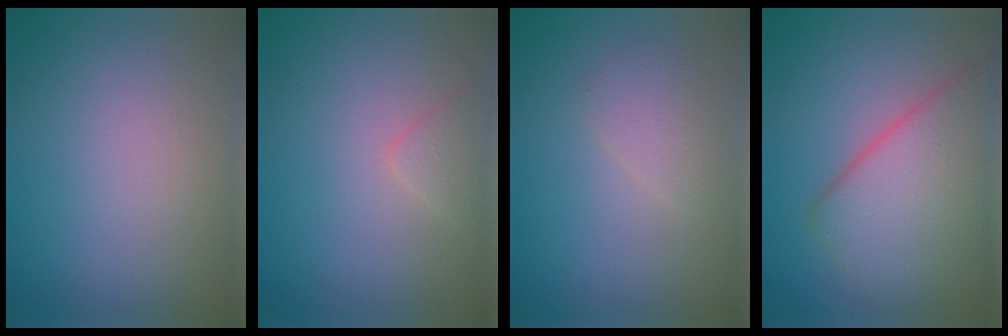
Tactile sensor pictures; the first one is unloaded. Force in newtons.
{"total": 1.3, "press": 1.3, "slide": 0.0}
{"total": 1.5, "press": 1.5, "slide": 0.1}
{"total": 7.3, "press": 7.3, "slide": 0.5}